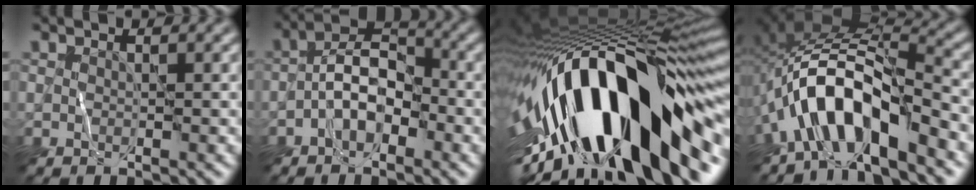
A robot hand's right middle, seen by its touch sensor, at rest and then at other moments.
{"total": 4.3, "force": [-1.7, 2.3, 3.2], "torque": [-0.052, 0.013, -0.039]}
{"total": 19.6, "force": [-3.8, 8.0, 17.5], "torque": [-0.276, 0.008, -0.067]}
{"total": 8.8, "force": [-4.5, 3.3, 6.8], "torque": [-0.113, 0.016, -0.084]}